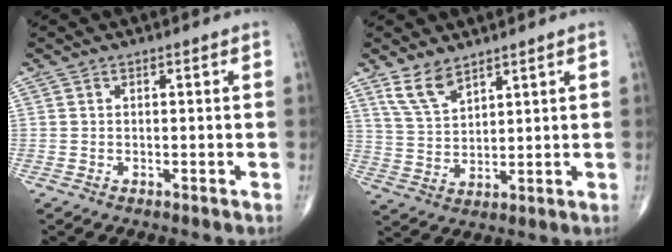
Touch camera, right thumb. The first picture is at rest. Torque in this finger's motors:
{"motor_torque": [-0.65, 0.66, 0.01, 0.01, 0.00]}